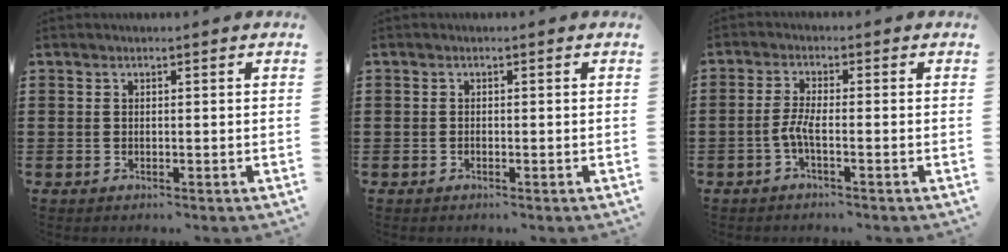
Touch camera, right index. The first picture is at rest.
{"total": 0.6, "force": [-0.4, 0.5, 0.1], "torque": [-0.001, 0.004, -0.009]}
{"total": 3.3, "force": [-1.4, 0.5, 2.9], "torque": [-0.074, -0.006, -0.034]}